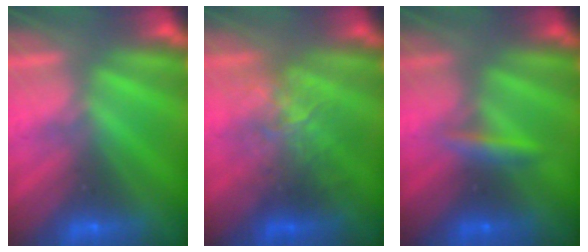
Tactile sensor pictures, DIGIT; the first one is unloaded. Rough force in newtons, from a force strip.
{"total": 2.6}
{"total": 2.4}